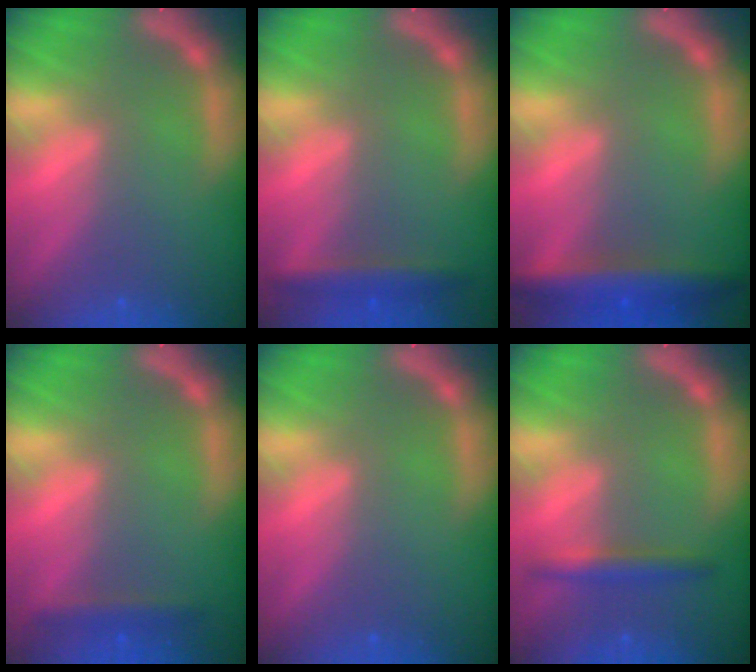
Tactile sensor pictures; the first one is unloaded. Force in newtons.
{"total": 2.9}
{"total": 5.5}
{"total": 1.9}
{"total": 0.0}
{"total": 2.4}